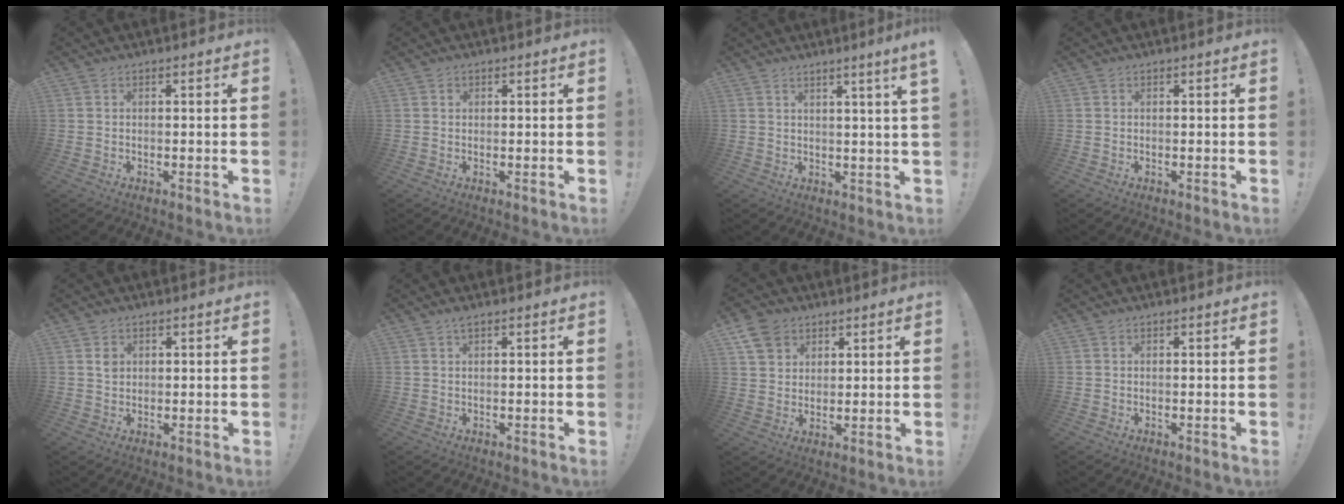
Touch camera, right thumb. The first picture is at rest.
{"total": 0.7, "force": [0.4, 0.6, 0.0], "torque": [0.001, 0.001, 0.007]}
{"total": 4.1, "force": [2.3, -1.1, 3.3], "torque": [-0.040, -0.019, 0.032]}
{"total": 0.0}
{"total": 2.0, "force": [0.8, 1.7, 0.8], "torque": [0.003, -0.006, 0.009]}
{"total": 1.0, "force": [0.6, 0.0, 0.8], "torque": [-0.015, -0.001, 0.010]}
{"total": 8.3, "force": [5.0, 6.0, 2.8], "torque": [-0.044, -0.022, 0.100]}
{"total": 0.0}